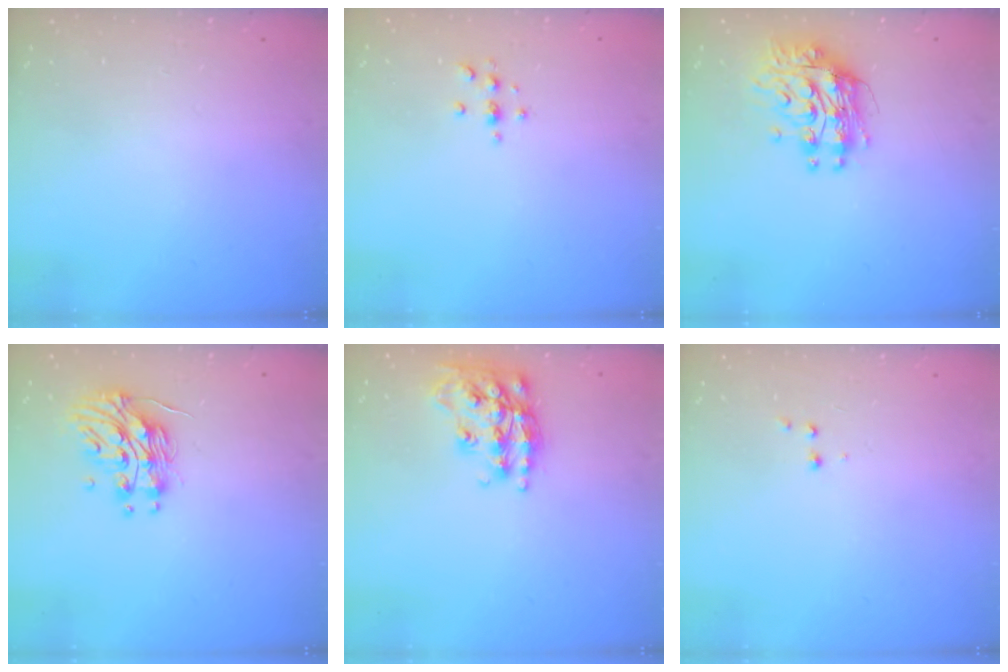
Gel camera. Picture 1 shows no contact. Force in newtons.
{"total": 3.4, "press": 3.4, "slide": 0.4}
{"total": 10.4, "press": 10.4, "slide": 0.9}
{"total": 14.0, "press": 13.9, "slide": 0.8}
{"total": 18.2, "press": 18.1, "slide": 1.1}
{"total": 2.6, "press": 2.5, "slide": 0.6}